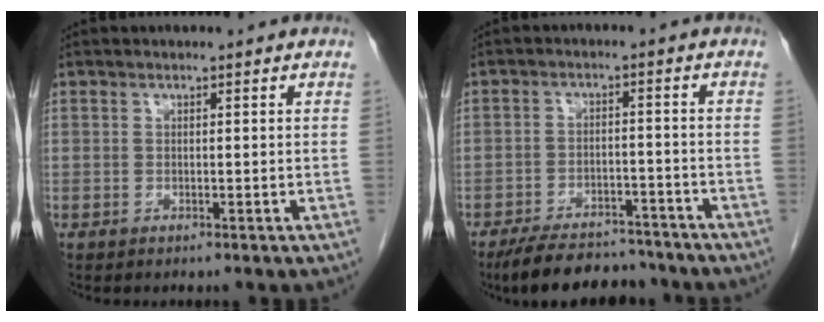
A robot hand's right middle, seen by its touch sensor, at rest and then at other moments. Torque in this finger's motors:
{"motor_torque": [0.57, -0.40, 0.16, 0.04]}